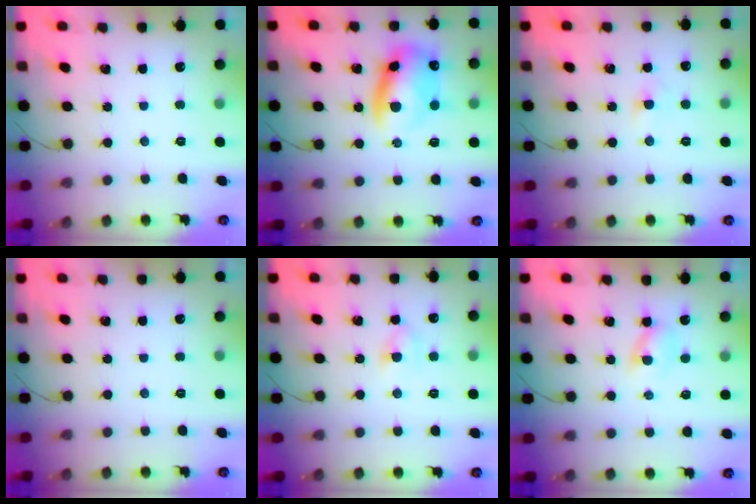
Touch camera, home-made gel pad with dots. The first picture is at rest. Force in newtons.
{"total": 11.1, "press": 10.9, "slide": 2.3}
{"total": 3.5, "press": 3.3, "slide": 1.2}
{"total": 0.0}
{"total": 4.4, "press": 4.2, "slide": 1.3}
{"total": 1.9, "press": 1.7, "slide": 0.9}